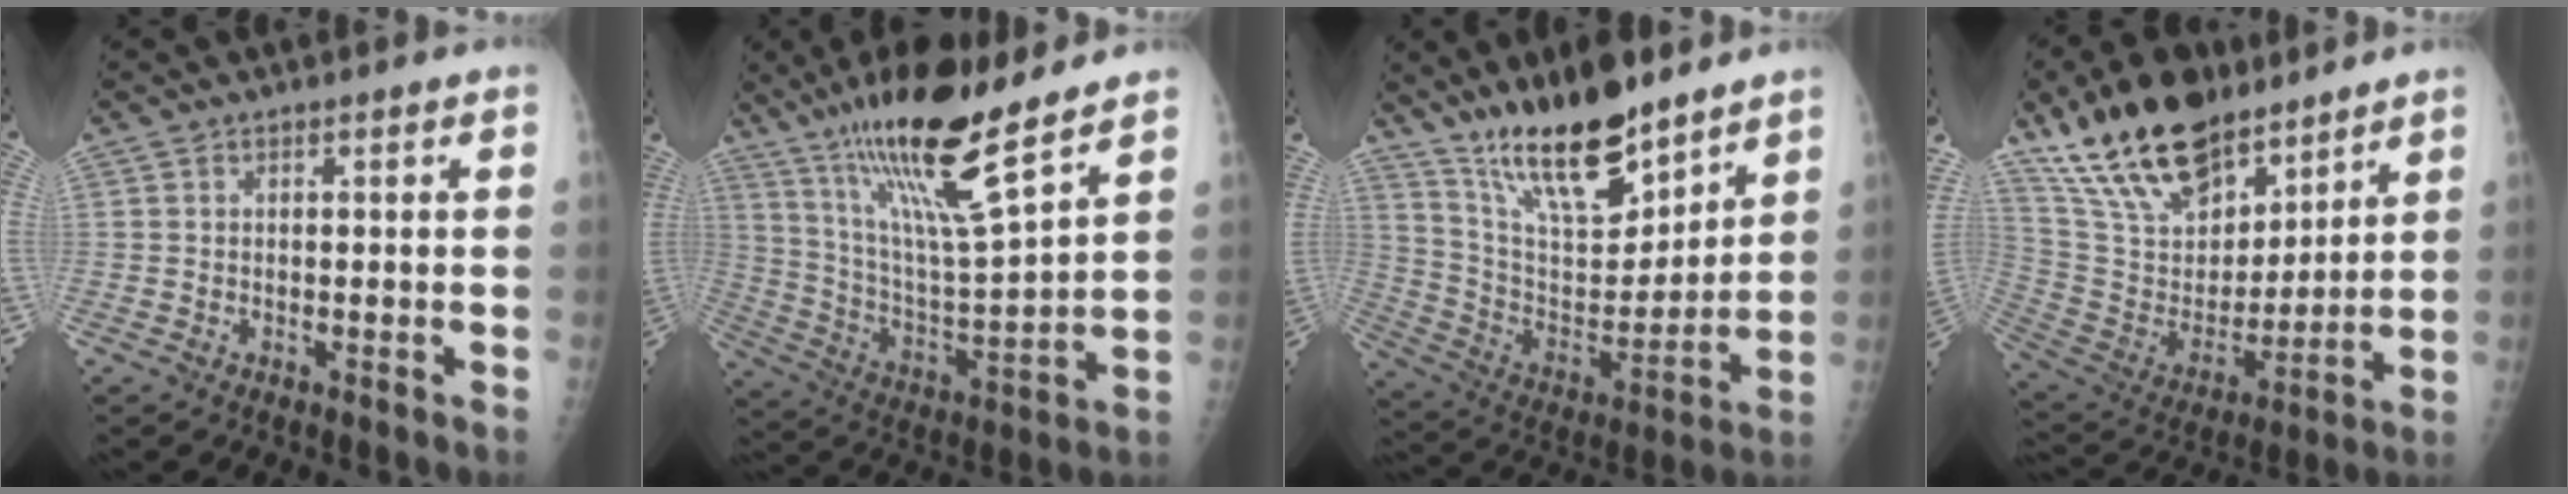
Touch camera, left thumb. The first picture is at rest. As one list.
[{"total": 19.0, "force": [13.3, 2.6, 13.4], "torque": [-0.222, -0.067, 0.243]}, {"total": 19.0, "force": [14.2, 6.2, 10.9], "torque": [-0.141, -0.091, 0.258]}, {"total": 23.1, "force": [16.4, 10.9, 12.0], "torque": [-0.182, -0.055, 0.300]}]